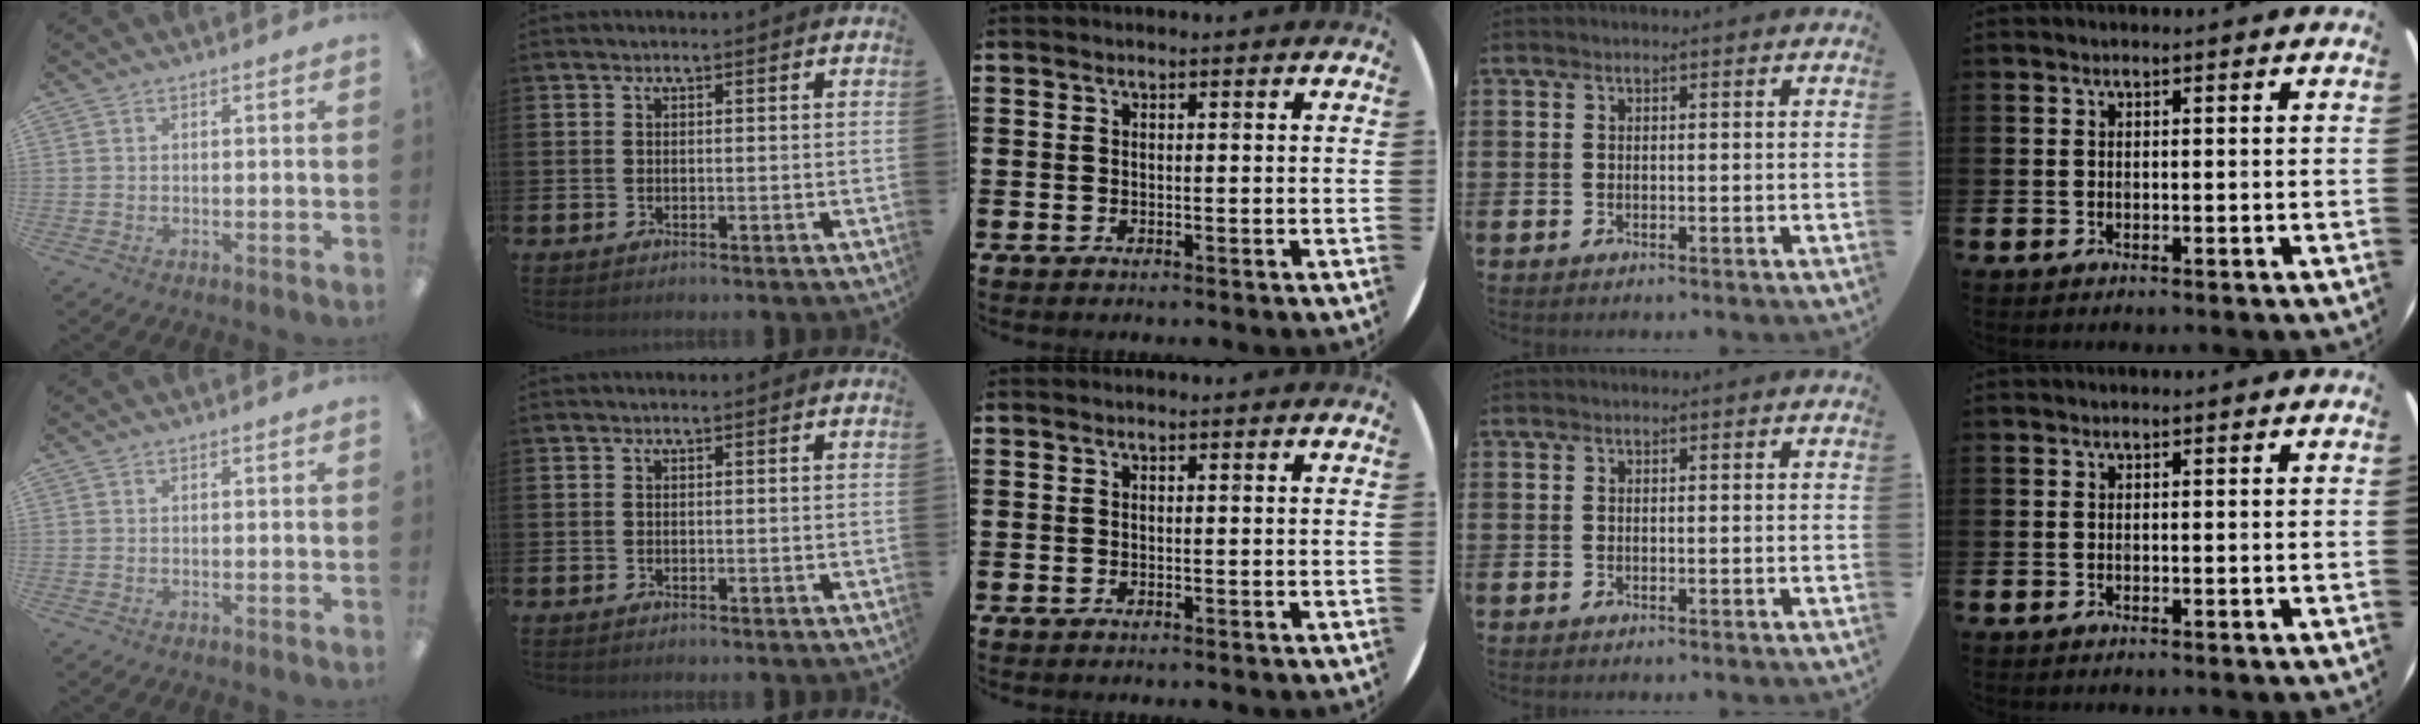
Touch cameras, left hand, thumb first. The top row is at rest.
{}